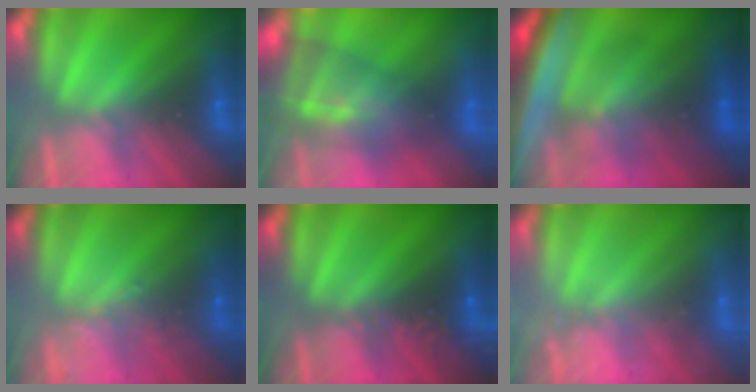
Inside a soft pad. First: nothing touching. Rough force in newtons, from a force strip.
{"total": 9.2}
{"total": 10.2}
{"total": 1.9}
{"total": 2.4}
{"total": 2.6}